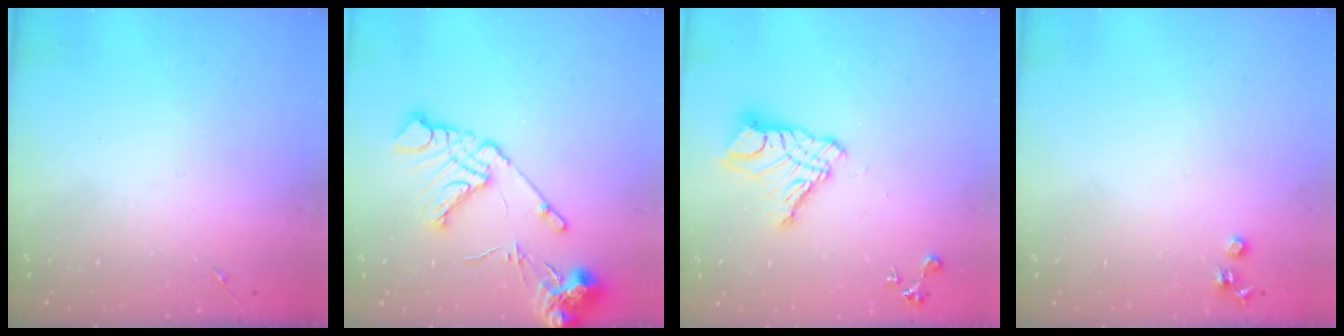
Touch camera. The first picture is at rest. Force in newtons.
{"total": 15.5, "press": 15.4, "slide": 2.0}
{"total": 13.2, "press": 13.2, "slide": 1.3}
{"total": 3.5, "press": 3.5, "slide": 0.4}